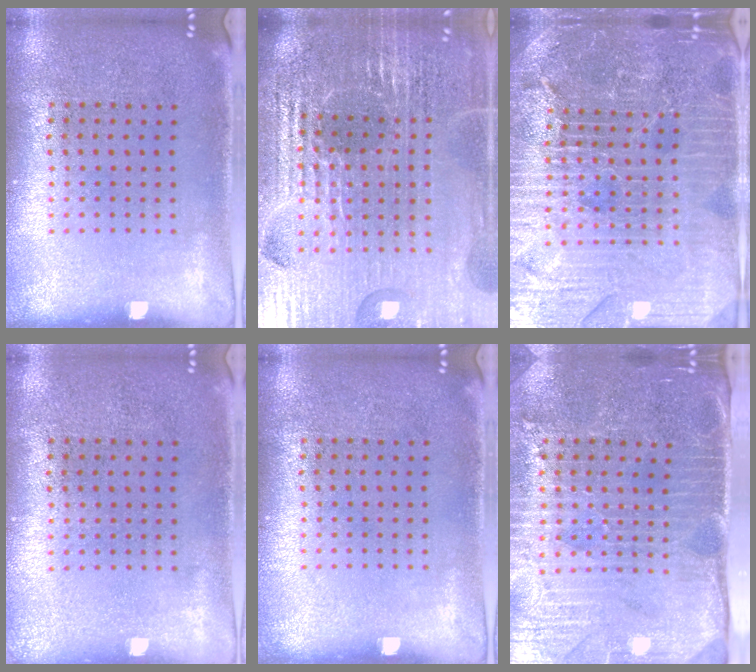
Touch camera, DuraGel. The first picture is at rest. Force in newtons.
{"total": 6.3, "press": 5.6, "slide": 2.8}
{"total": 5.4, "press": 4.9, "slide": 2.3}
{"total": 0.0}
{"total": 0.0}
{"total": 4.4, "press": 3.8, "slide": 2.3}